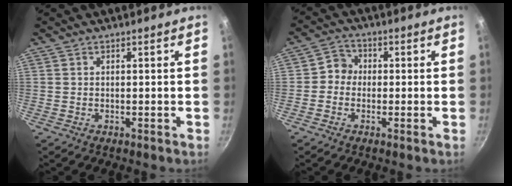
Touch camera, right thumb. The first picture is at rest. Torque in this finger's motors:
{"motor_torque": [-0.06, -0.26, 0.39, -0.05, 0.02]}